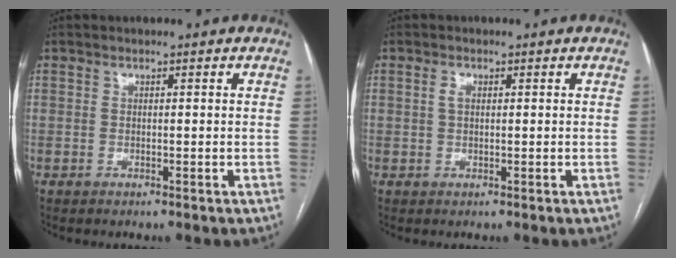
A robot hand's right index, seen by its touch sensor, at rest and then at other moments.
{"total": 1.3, "force": [0.3, 0.7, 1.0], "torque": [-0.020, 0.004, 0.006]}